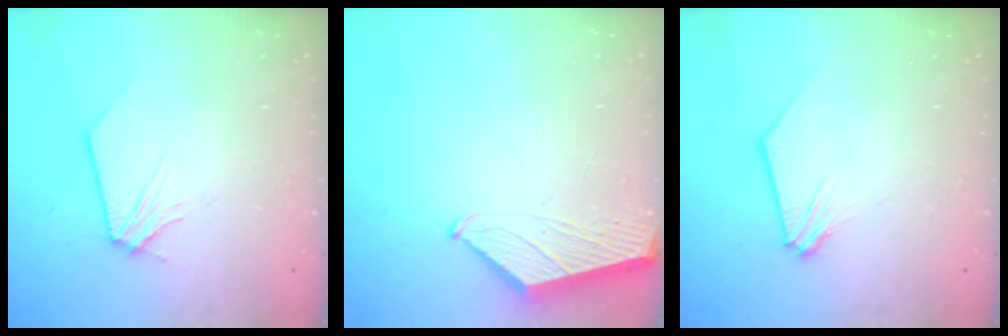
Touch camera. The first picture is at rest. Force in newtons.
{"total": 1.5, "press": 1.4, "slide": 0.2}
{"total": 0.7, "press": 0.6, "slide": 0.2}